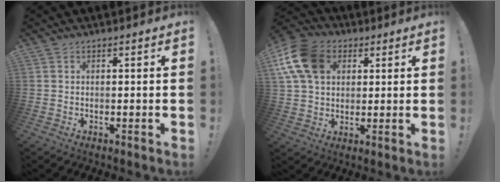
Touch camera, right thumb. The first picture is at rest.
{"total": 15.6, "force": [5.1, 11.7, 8.9], "torque": [-0.170, -0.008, 0.104]}